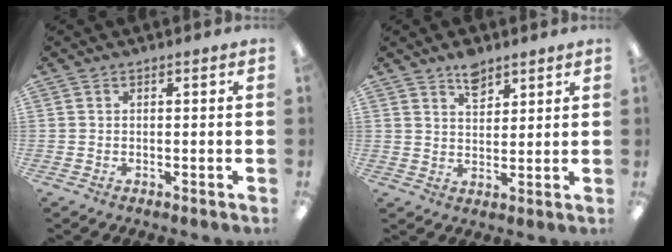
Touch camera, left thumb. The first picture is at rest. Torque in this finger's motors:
{"motor_torque": [0.92, 0.50, 0.80, -0.69, 0.02]}